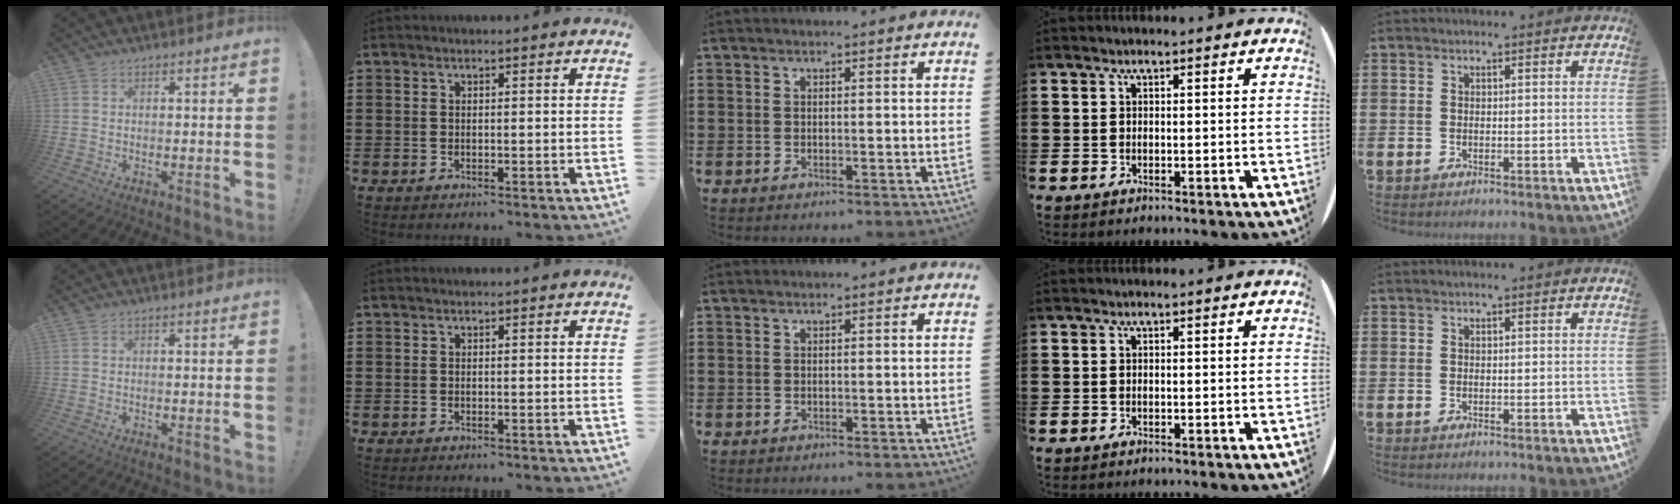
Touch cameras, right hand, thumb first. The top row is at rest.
{}